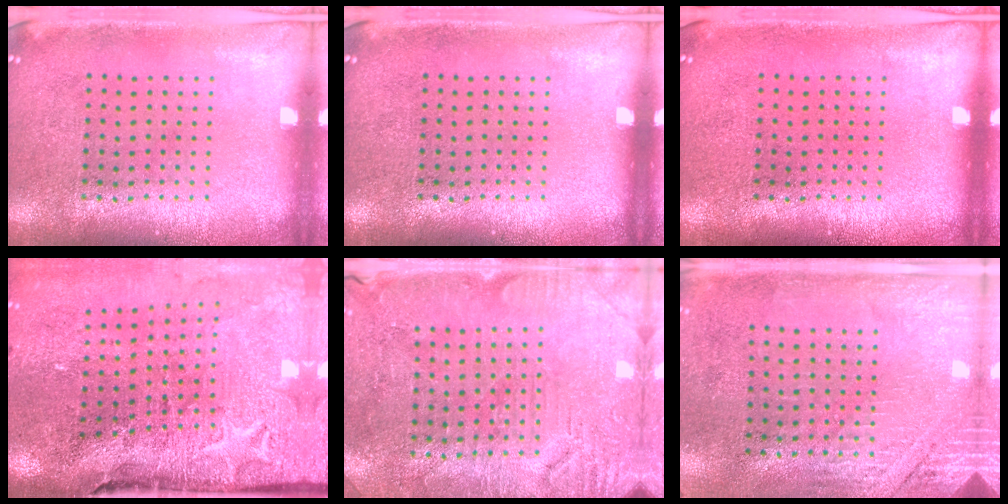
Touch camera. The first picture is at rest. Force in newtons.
{"total": 0.0}
{"total": 0.0}
{"total": 4.1, "press": 3.4, "slide": 2.3}
{"total": 3.0, "press": 2.9, "slide": 0.6}
{"total": 2.7, "press": 2.4, "slide": 1.2}